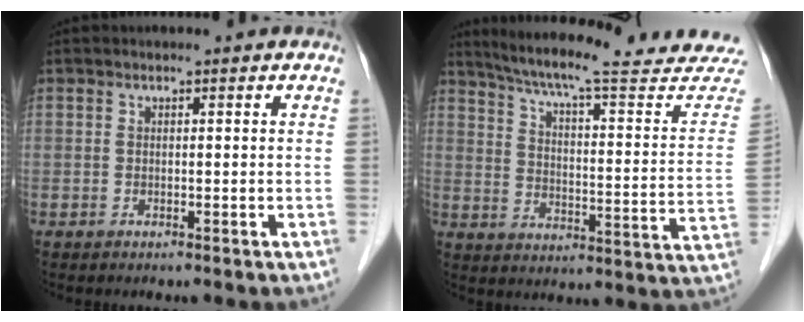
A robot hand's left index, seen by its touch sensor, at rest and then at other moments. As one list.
[{"total": 25.9, "force": [23.5, 1.4, 10.8], "torque": [-0.161, -0.068, 0.300]}]